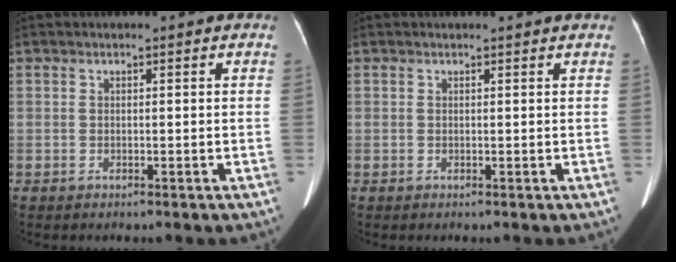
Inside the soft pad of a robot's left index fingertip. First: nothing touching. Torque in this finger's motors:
{"motor_torque": [-0.03, -0.47, -0.04, -0.05]}